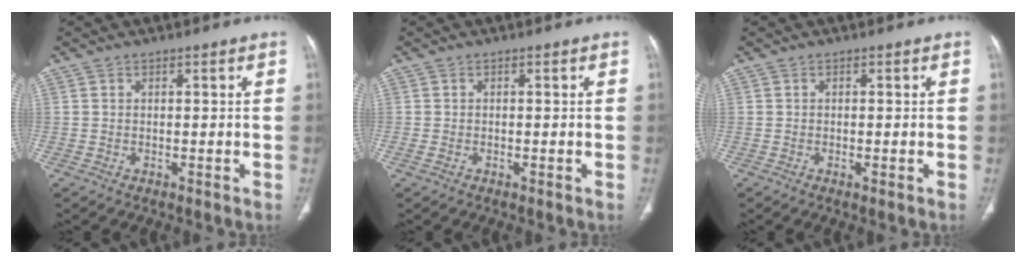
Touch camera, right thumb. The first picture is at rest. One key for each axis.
{"total": 1.1, "fx": -0.5, "fy": 0.6, "fz": 0.8, "tx": -0.021, "ty": -0.001, "tz": -0.008}
{"total": 1.0, "fx": -0.4, "fy": 0.2, "fz": 0.9, "tx": -0.020, "ty": -0.004, "tz": -0.006}